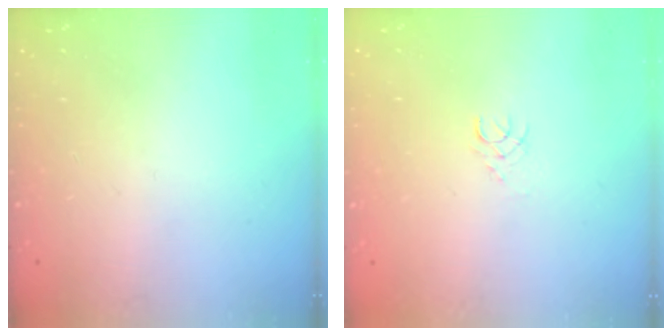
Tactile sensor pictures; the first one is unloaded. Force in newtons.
{"total": 2.4, "press": 2.4, "slide": 0.3}